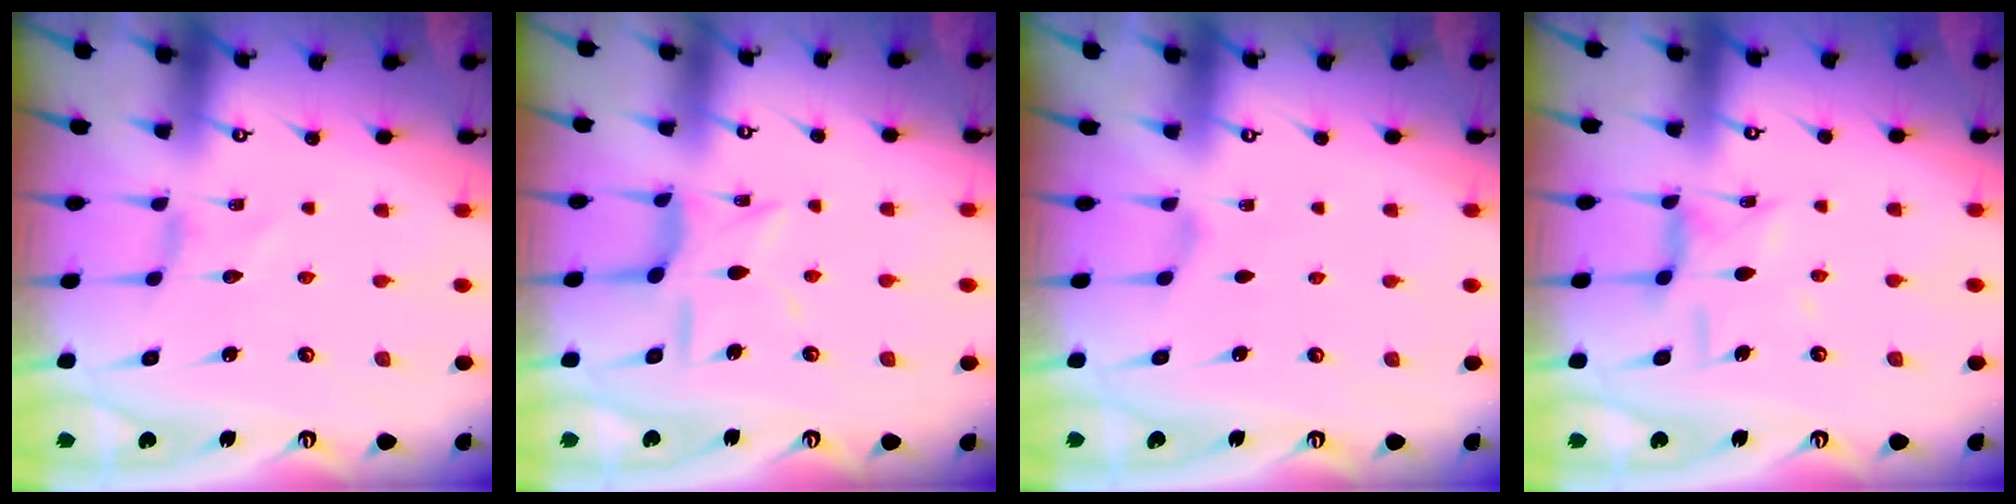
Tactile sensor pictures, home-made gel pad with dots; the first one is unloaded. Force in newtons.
{"total": 9.7, "press": 9.6, "slide": 0.7}
{"total": 0.8, "press": 0.7, "slide": 0.3}
{"total": 6.7, "press": 6.7, "slide": 0.4}